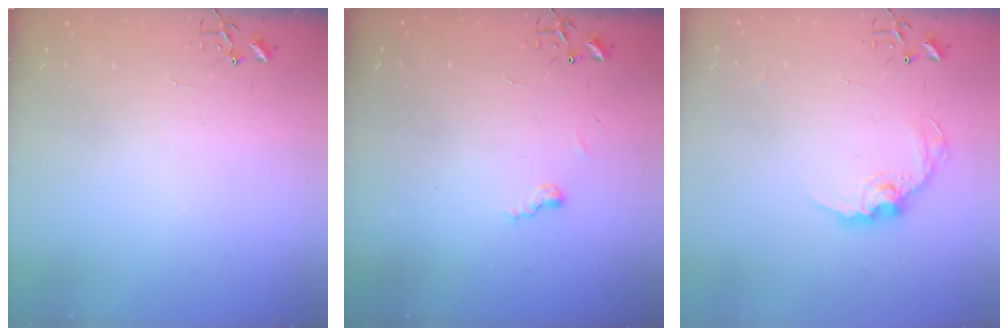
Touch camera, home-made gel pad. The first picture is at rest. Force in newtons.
{"total": 5.9, "press": 5.9, "slide": 0.4}
{"total": 10.7, "press": 10.7, "slide": 0.5}